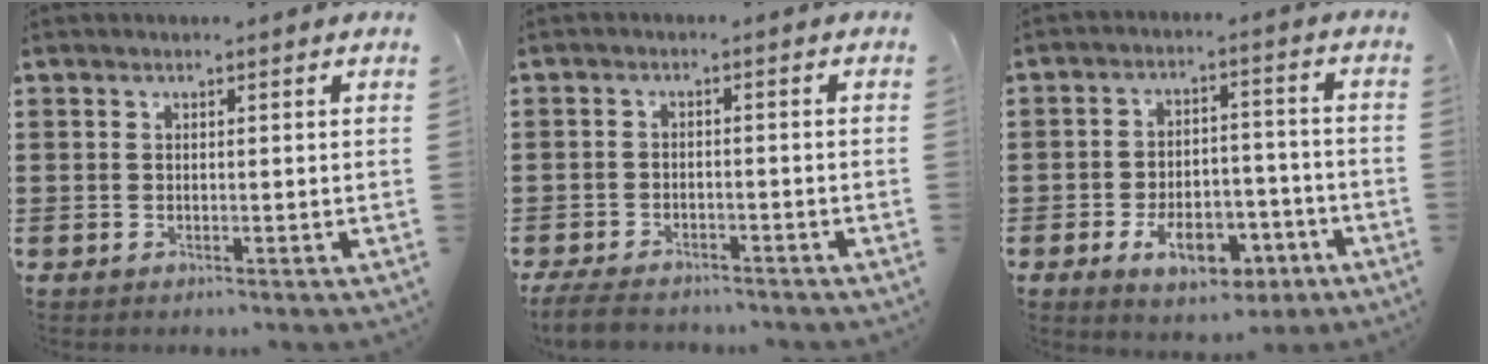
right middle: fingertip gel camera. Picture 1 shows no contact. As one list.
[{"total": 3.5, "force": [-3.3, 0.7, 1.0], "torque": [-0.034, -0.004, -0.070]}, {"total": 8.8, "force": [-4.9, 4.3, 5.9], "torque": [-0.097, 0.014, -0.087]}]